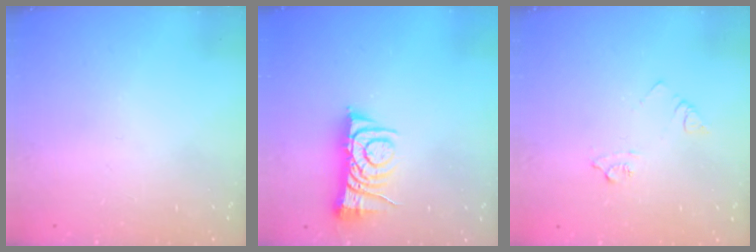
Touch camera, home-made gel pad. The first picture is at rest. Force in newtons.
{"total": 7.5, "press": 7.4, "slide": 1.0}
{"total": 5.3, "press": 5.2, "slide": 0.5}